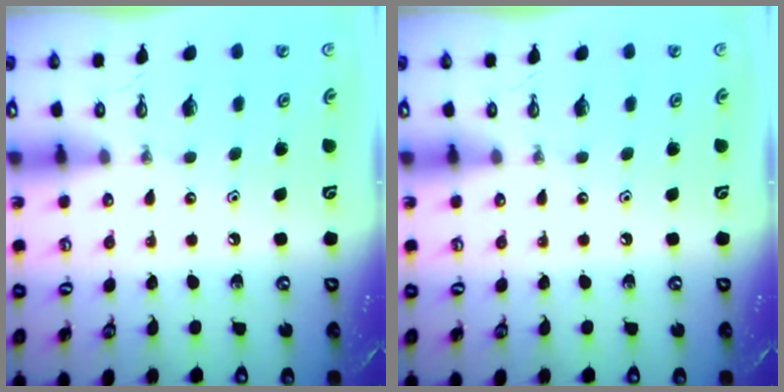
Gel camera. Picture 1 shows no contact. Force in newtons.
{"total": 0.0}